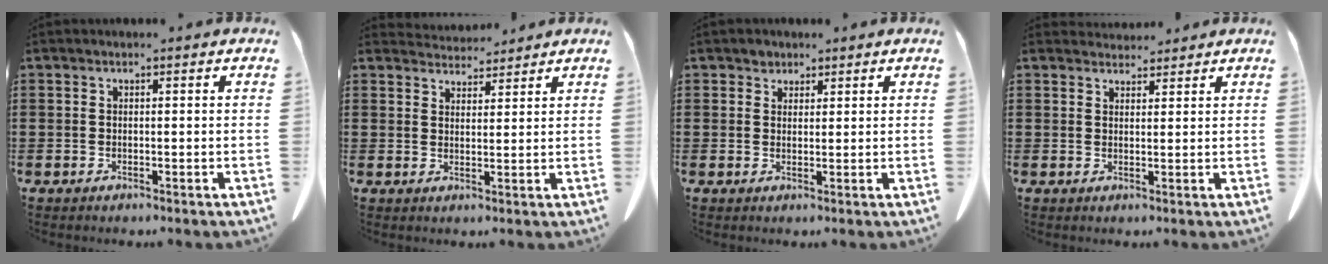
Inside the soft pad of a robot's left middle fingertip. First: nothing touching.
{"total": 3.8, "force": [3.8, 0.7, 0.4], "torque": [-0.009, -0.015, 0.070]}
{"total": 1.7, "force": [1.3, 1.0, 0.1], "torque": [0.001, 0.002, 0.024]}
{"total": 2.5, "force": [2.4, 0.6, 0.0], "torque": [0.001, -0.008, 0.044]}